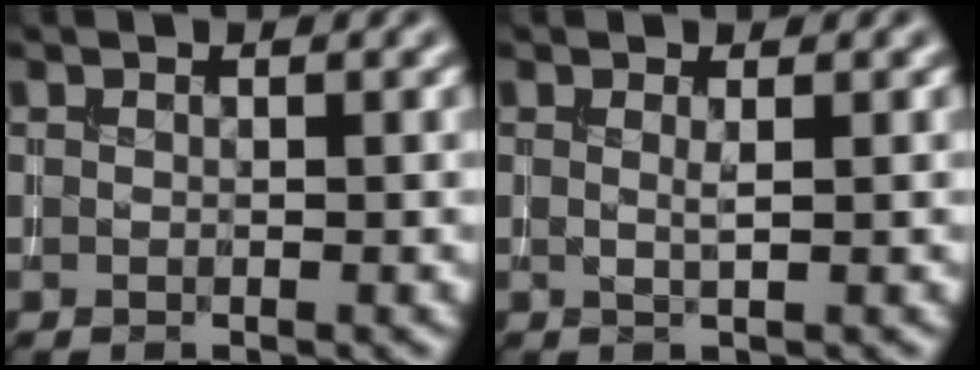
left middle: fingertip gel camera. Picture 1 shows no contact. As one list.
[{"total": 0.9, "force": [0.2, 0.1, 0.8], "torque": [-0.014, -0.002, 0.001]}]